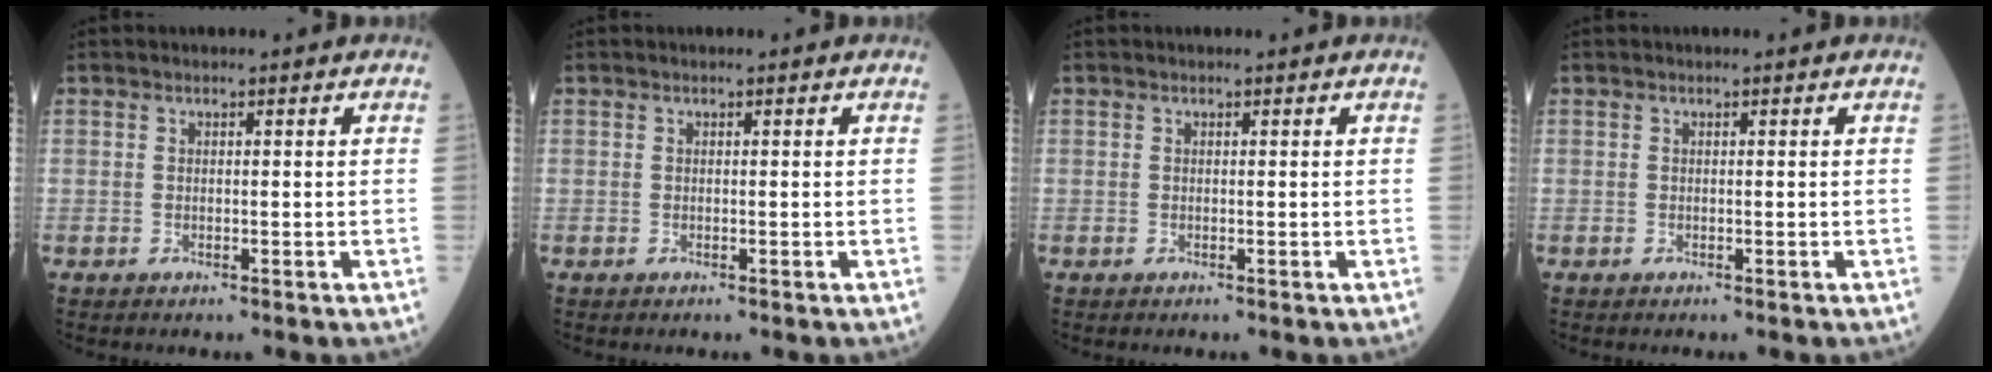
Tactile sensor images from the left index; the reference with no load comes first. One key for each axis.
{"total": 0.0}
{"total": 0.0}
{"total": 0.0}